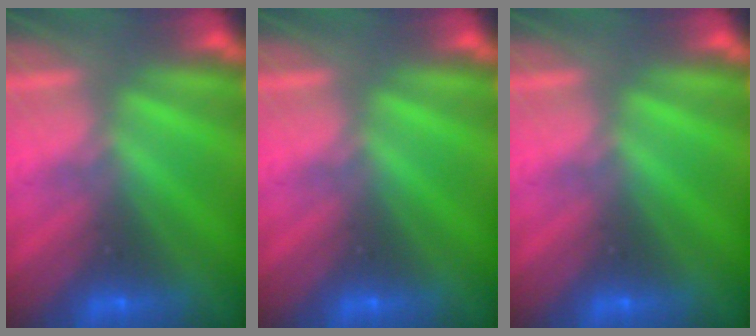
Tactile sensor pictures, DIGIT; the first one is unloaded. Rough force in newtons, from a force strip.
{"total": 0.0}
{"total": 0.0}